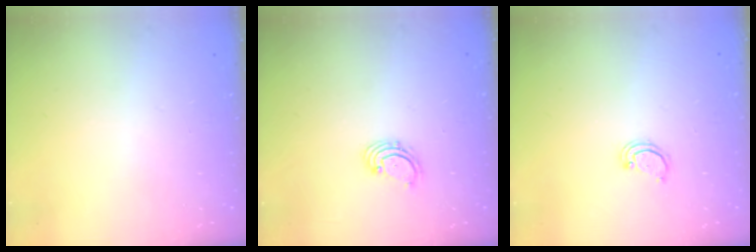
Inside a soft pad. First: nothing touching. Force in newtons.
{"total": 1.8, "press": 1.7, "slide": 0.6}
{"total": 2.2, "press": 2.2, "slide": 0.2}